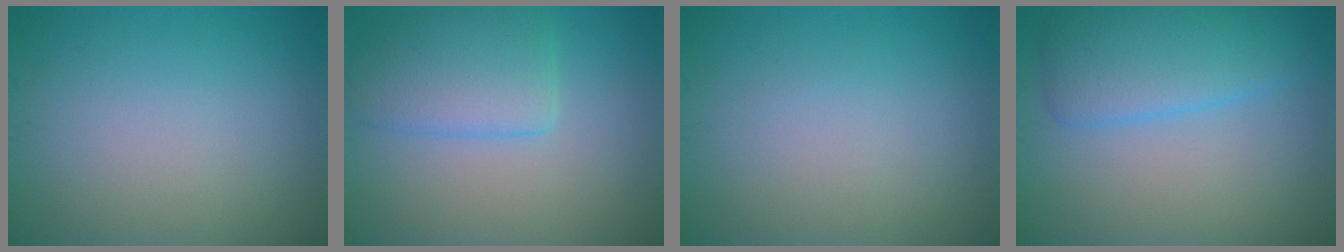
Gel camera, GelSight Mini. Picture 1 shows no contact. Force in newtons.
{"total": 4.2, "press": 4.2, "slide": 0.3}
{"total": 0.0}
{"total": 5.0, "press": 5.0, "slide": 0.3}